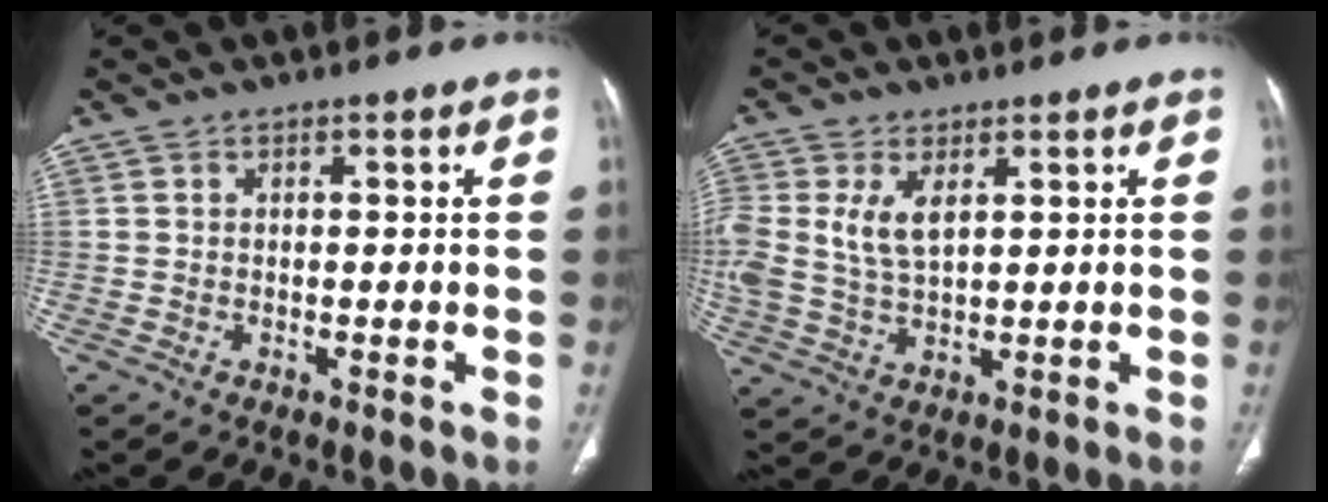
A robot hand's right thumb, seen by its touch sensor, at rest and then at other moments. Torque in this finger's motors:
{"motor_torque": [0.21, 0.22, 0.56, 0.66, 0.12]}